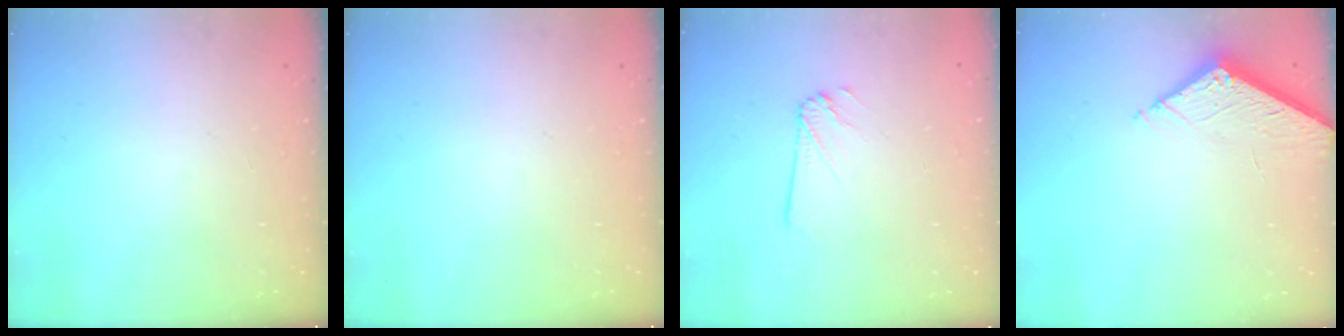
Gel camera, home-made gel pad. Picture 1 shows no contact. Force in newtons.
{"total": 0.0}
{"total": 1.8, "press": 1.8, "slide": 0.0}
{"total": 5.4, "press": 5.4, "slide": 0.5}